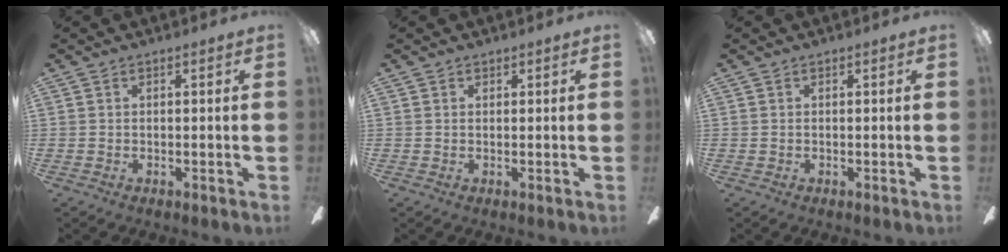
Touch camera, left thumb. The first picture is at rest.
{"total": 0.6, "force": [0.5, 0.4, 0.0], "torque": [0.000, 0.001, 0.010]}
{"total": 0.0}